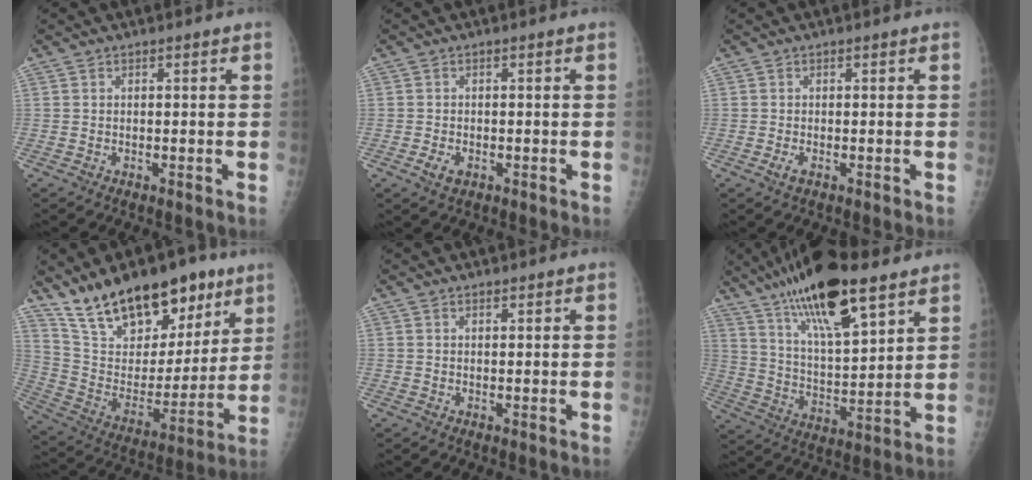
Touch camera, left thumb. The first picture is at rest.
{"total": 2.4, "force": [-0.9, 1.6, 1.6], "torque": [-0.029, -0.001, -0.013]}
{"total": 1.3, "force": [-0.4, 0.6, 1.0], "torque": [-0.024, -0.003, -0.009]}
{"total": 23.1, "force": [16.1, 10.8, 12.5], "torque": [-0.166, -0.070, 0.277]}
{"total": 0.9, "force": [0.8, 0.4, 0.2], "torque": [-0.003, -0.006, 0.011]}
{"total": 21.0, "force": [13.8, 6.1, 14.7], "torque": [-0.245, -0.050, 0.243]}